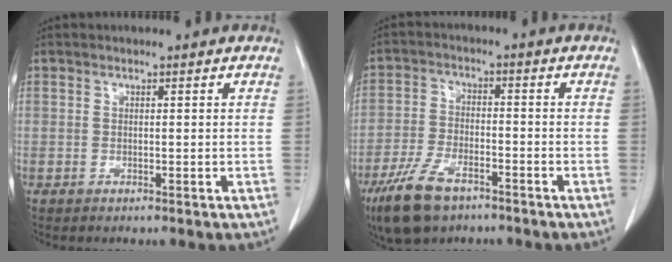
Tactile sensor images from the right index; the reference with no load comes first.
{"total": 9.4, "force": [-6.2, 3.8, 5.9], "torque": [-0.127, -0.013, -0.113]}